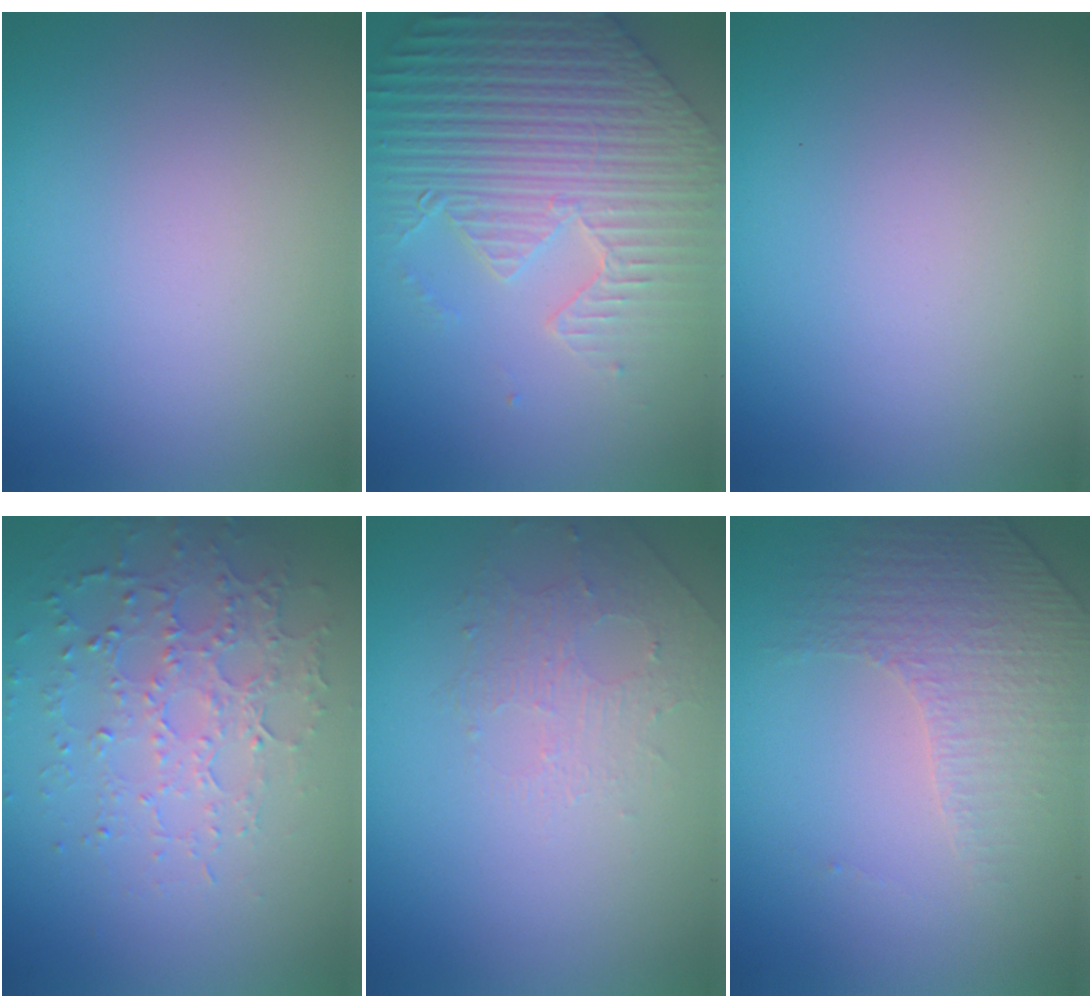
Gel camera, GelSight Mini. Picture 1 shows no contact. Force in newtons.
{"total": 9.3, "press": 6.4, "slide": 6.7}
{"total": 0.0}
{"total": 3.8, "press": 3.4, "slide": 1.7}
{"total": 1.5, "press": 1.0, "slide": 1.1}
{"total": 4.4, "press": 2.8, "slide": 3.4}